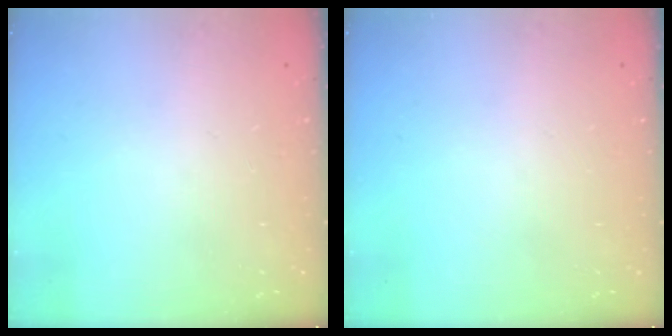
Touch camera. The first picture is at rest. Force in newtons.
{"total": 0.0}